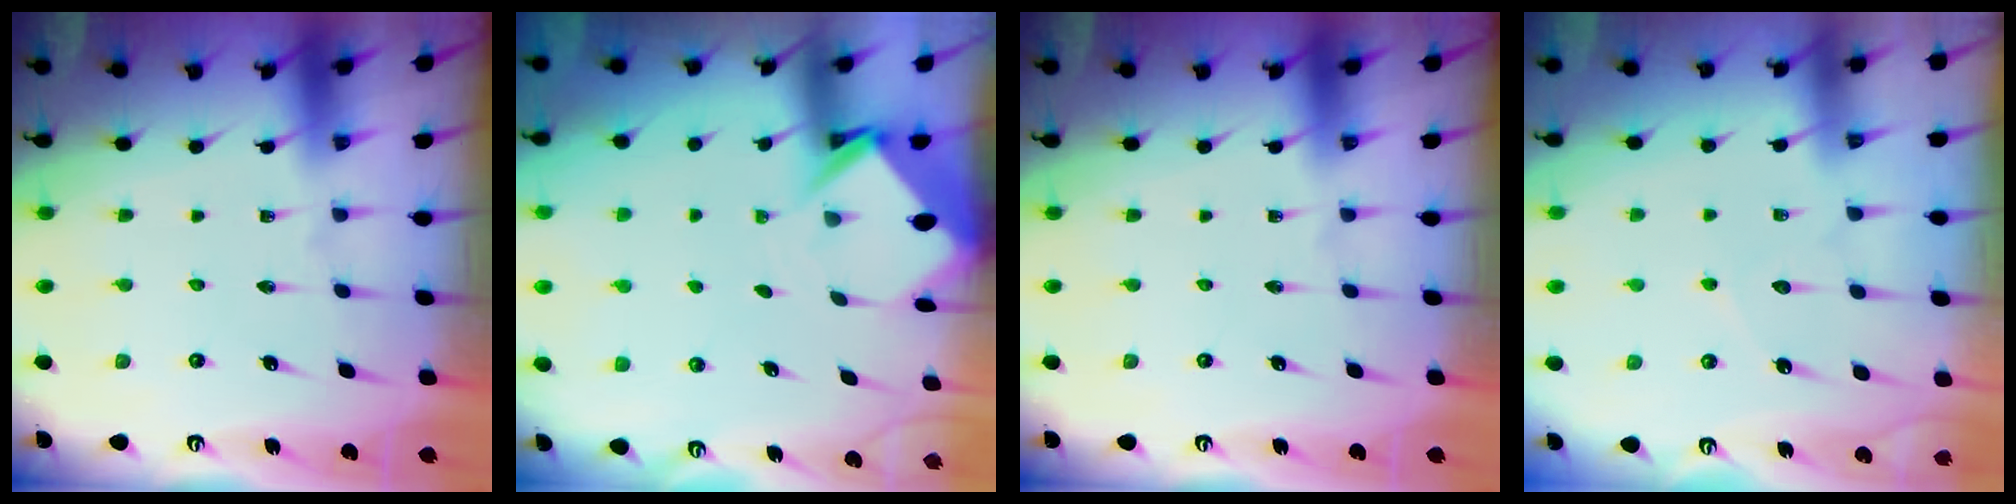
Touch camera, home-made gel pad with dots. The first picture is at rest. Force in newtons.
{"total": 3.8, "press": 3.8, "slide": 0.2}
{"total": 0.0}
{"total": 4.5, "press": 4.5, "slide": 0.3}